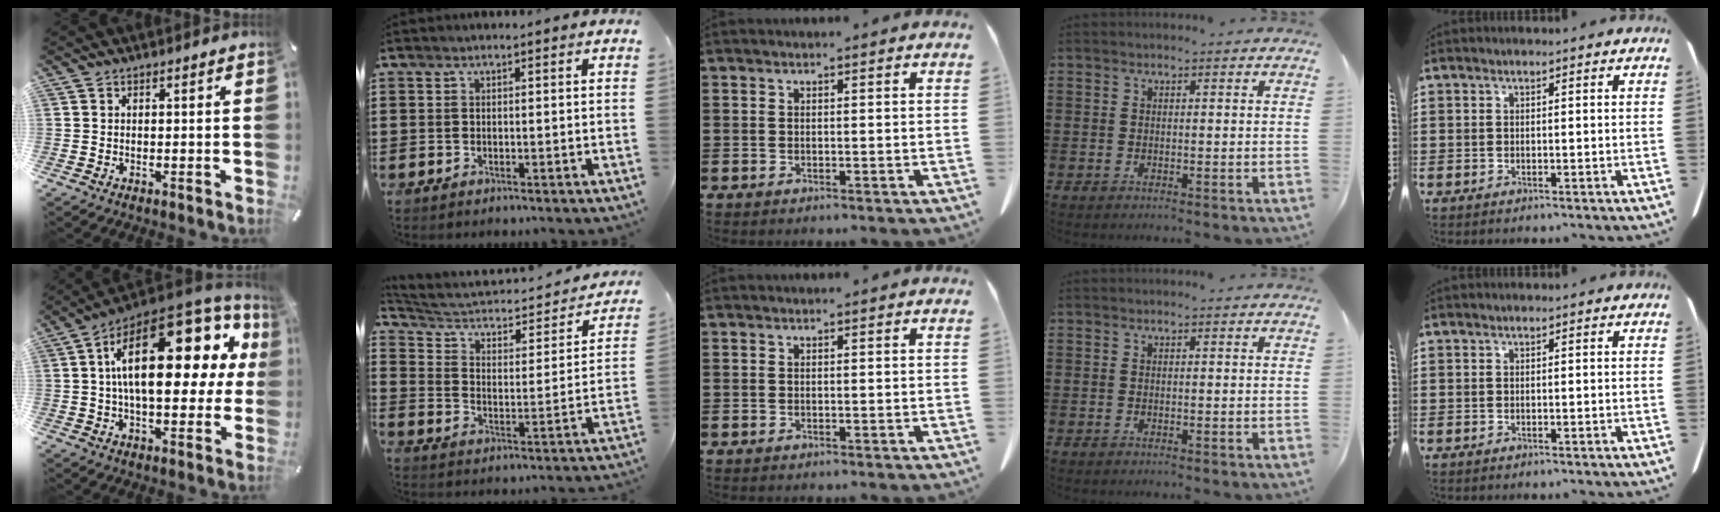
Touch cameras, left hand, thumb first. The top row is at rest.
{"thumb": {"total": 26.4, "force": [7.1, 13.2, 21.8], "torque": [-0.354, -0.043, 0.117]}, "index": {"total": 4.0, "force": [3.0, 1.8, 1.9], "torque": [-0.058, -0.026, 0.041]}}